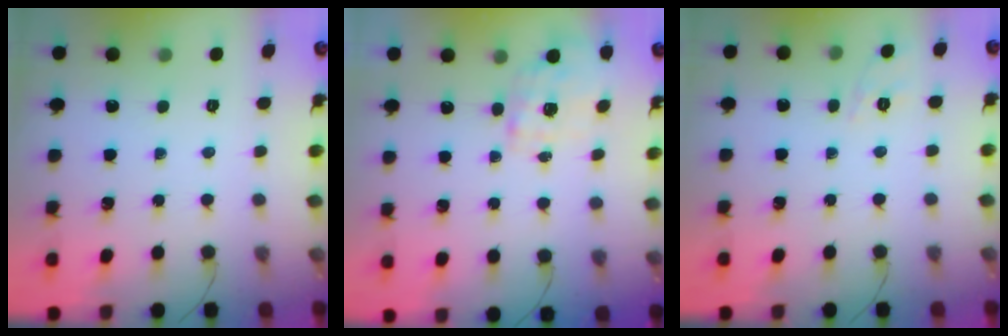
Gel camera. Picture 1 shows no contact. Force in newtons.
{"total": 1.8, "press": 1.8, "slide": 0.5}
{"total": 2.0, "press": 0.8, "slide": 1.8}